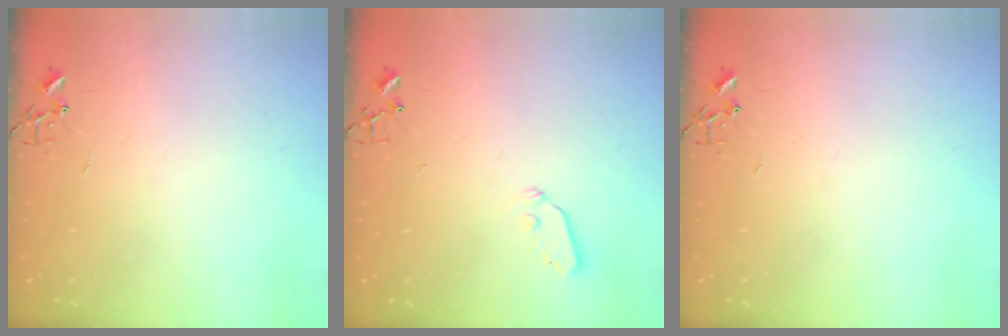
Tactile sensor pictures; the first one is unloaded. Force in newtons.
{"total": 3.3, "press": 3.3, "slide": 0.4}
{"total": 0.0}